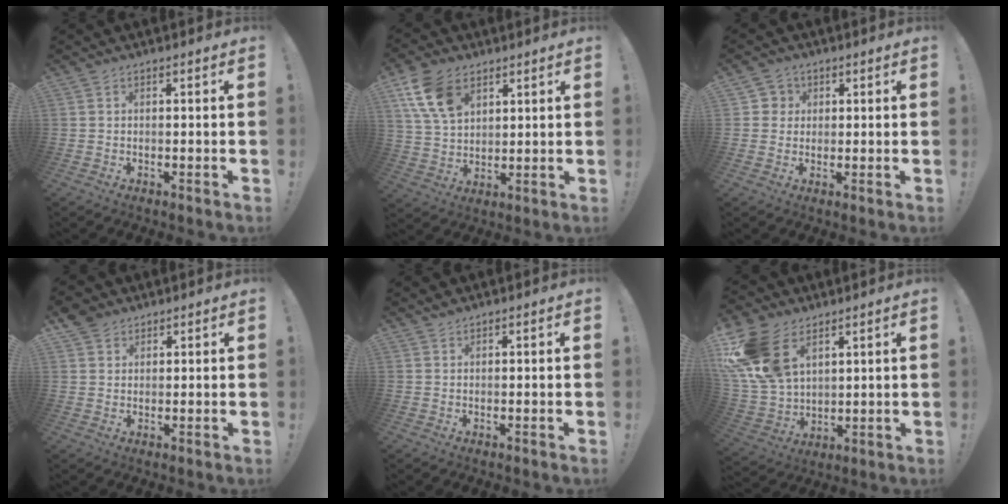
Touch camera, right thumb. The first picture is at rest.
{"total": 12.8, "force": [6.5, 8.2, 7.3], "torque": [-0.142, -0.014, 0.131]}
{"total": 3.8, "force": [0.9, 3.6, 0.5], "torque": [-0.012, 0.004, 0.017]}
{"total": 4.0, "force": [2.8, 2.7, 0.7], "torque": [-0.011, -0.014, 0.055]}
{"total": 0.9, "force": [0.8, 0.3, 0.2], "torque": [0.000, -0.003, 0.016]}
{"total": 18.4, "force": [8.8, 11.9, 11.0], "torque": [-0.219, -0.042, 0.168]}